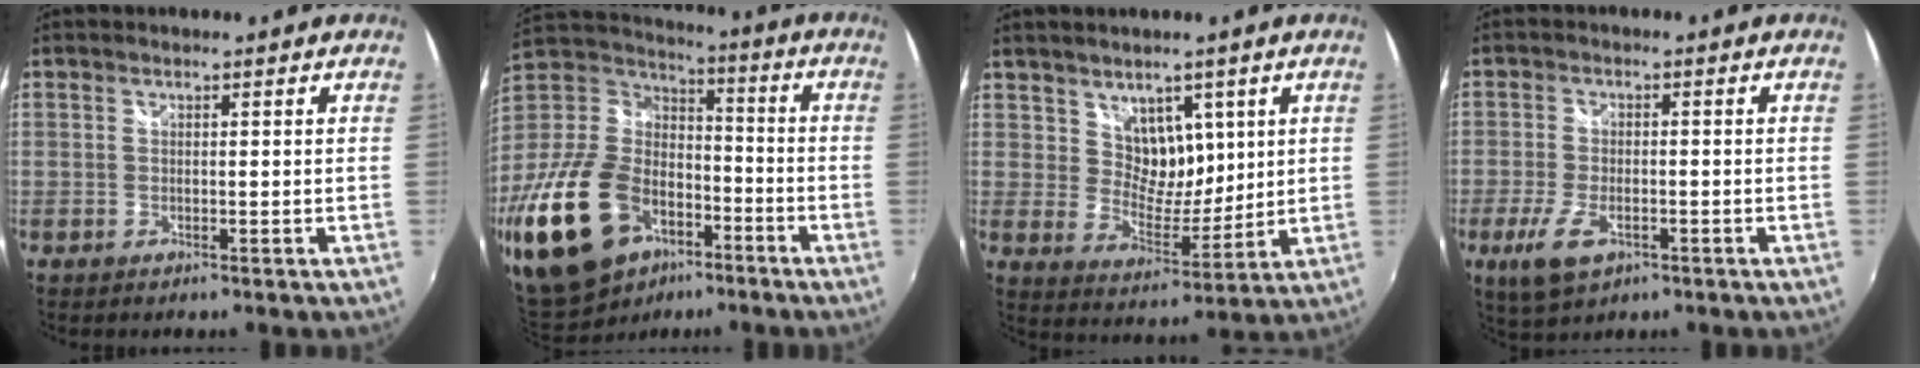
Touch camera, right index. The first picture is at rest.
{"total": 29.8, "force": [-14.9, 18.1, 18.4], "torque": [-0.413, -0.010, -0.248]}
{"total": 7.6, "force": [3.8, 5.6, 3.5], "torque": [-0.046, -0.004, 0.073]}
{"total": 7.7, "force": [-3.6, 3.8, 5.7], "torque": [-0.136, -0.017, -0.064]}